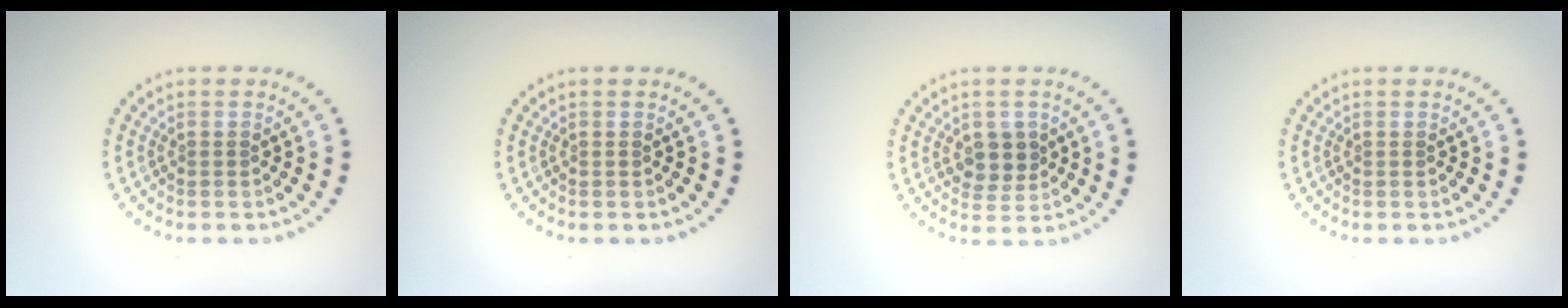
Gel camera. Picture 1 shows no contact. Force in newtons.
{"total": 0.0}
{"total": 2.5, "press": 2.3, "slide": 1.0}
{"total": 0.0}